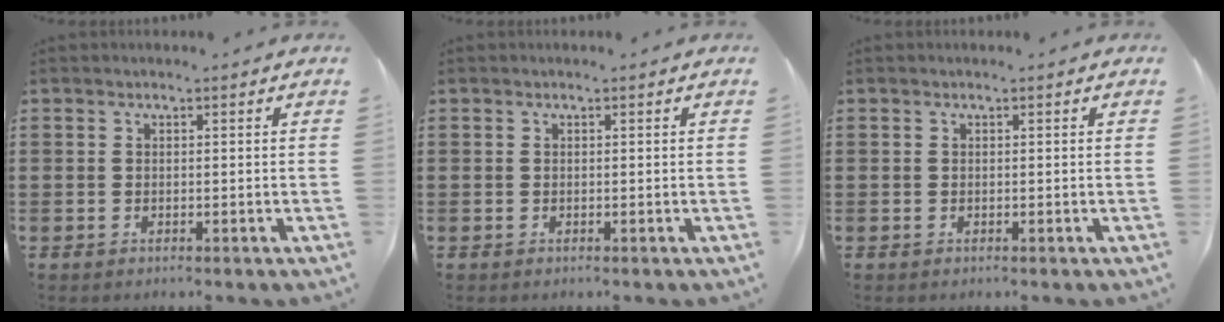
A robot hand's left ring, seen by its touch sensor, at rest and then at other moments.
{"total": 0.0}
{"total": 0.0}